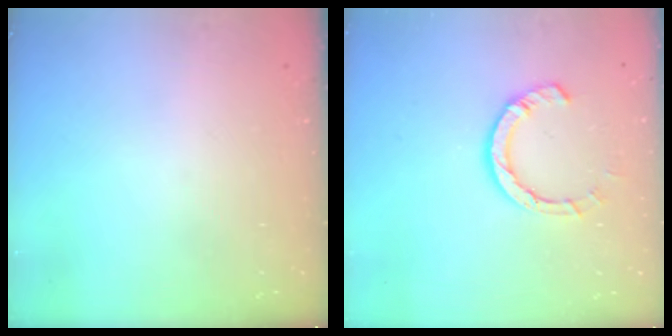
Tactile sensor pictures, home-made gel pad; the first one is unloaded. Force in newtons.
{"total": 7.8, "press": 7.7, "slide": 1.2}